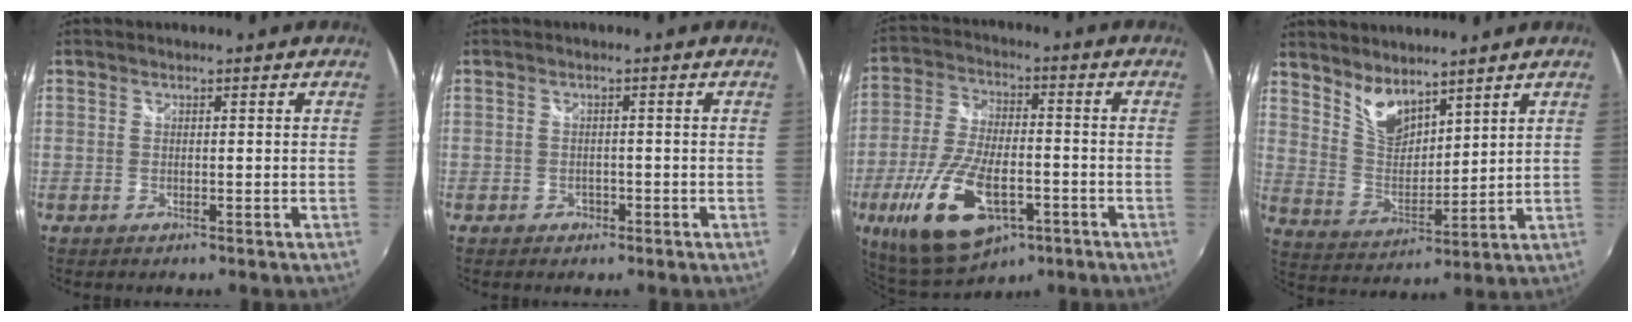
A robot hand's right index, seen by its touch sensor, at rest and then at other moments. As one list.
[{"total": 2.0, "force": [-1.1, 1.6, 0.4], "torque": [-0.010, 0.000, -0.016]}, {"total": 18.0, "force": [-7.6, 8.2, 14.1], "torque": [-0.303, -0.034, -0.131]}, {"total": 8.2, "force": [6.4, 3.6, 3.6], "torque": [-0.062, -0.002, 0.130]}]